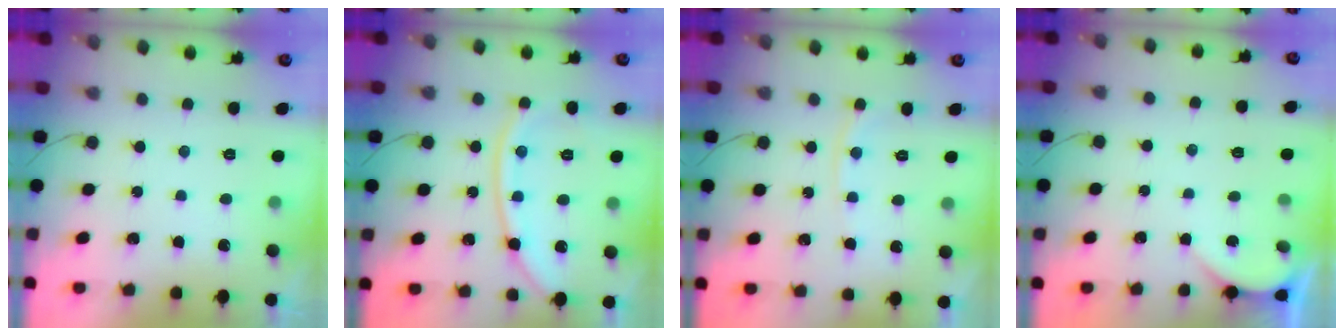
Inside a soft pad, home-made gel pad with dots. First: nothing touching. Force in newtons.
{"total": 11.7, "press": 11.6, "slide": 0.9}
{"total": 4.7, "press": 4.6, "slide": 0.8}
{"total": 2.3, "press": 2.3, "slide": 0.2}